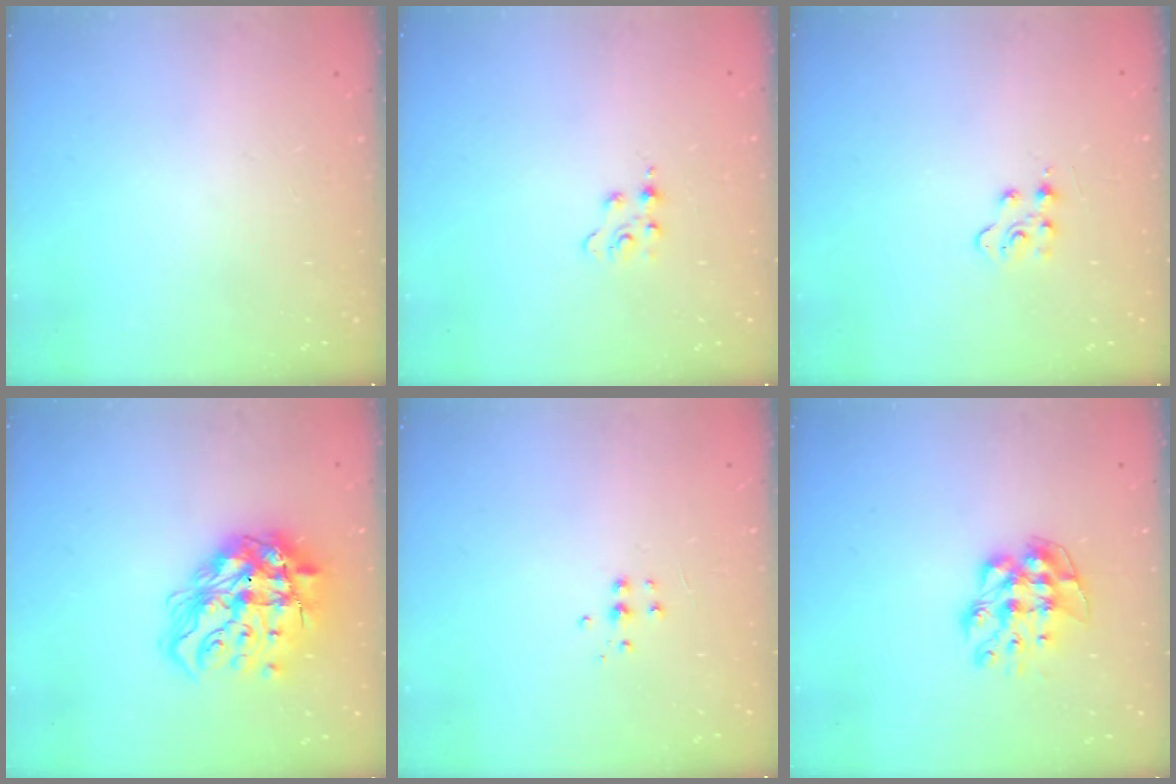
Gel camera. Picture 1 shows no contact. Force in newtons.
{"total": 2.3, "press": 2.3, "slide": 0.4}
{"total": 3.3, "press": 3.3, "slide": 0.3}
{"total": 23.3, "press": 23.2, "slide": 2.6}
{"total": 4.0, "press": 4.0, "slide": 0.4}
{"total": 9.5, "press": 9.4, "slide": 0.6}